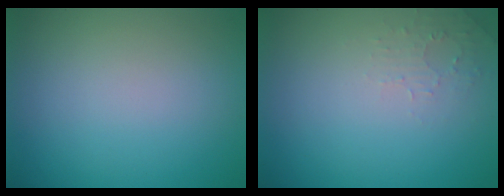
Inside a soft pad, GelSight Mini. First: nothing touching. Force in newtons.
{"total": 1.3, "press": 1.2, "slide": 0.3}